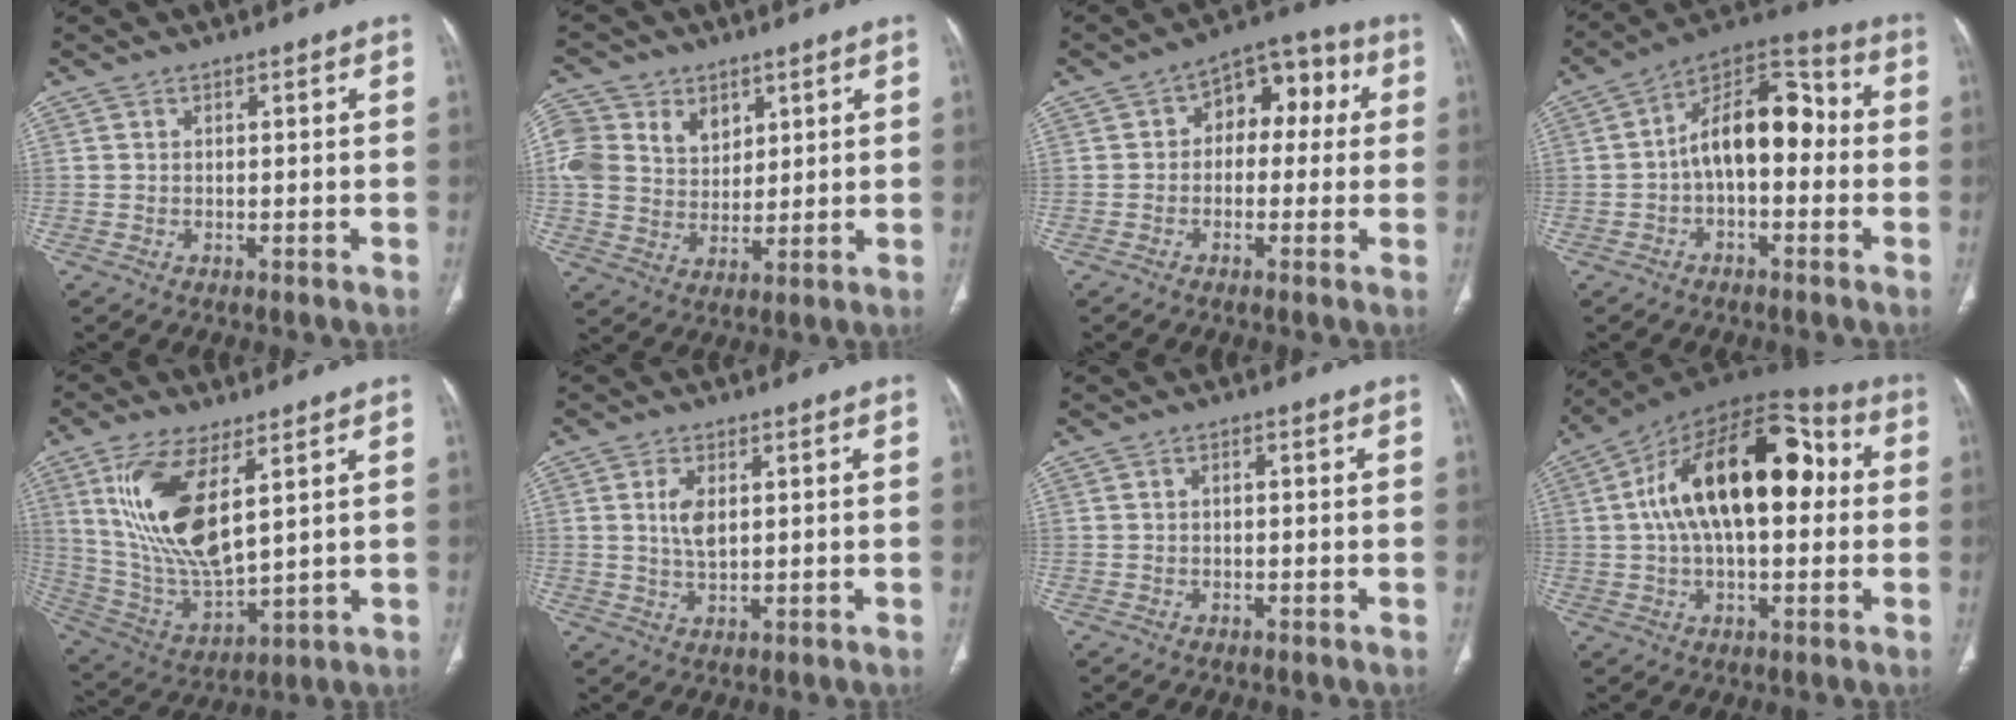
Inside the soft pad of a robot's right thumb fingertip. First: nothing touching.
{"total": 13.1, "force": [5.0, 10.7, 5.7], "torque": [-0.100, -0.003, 0.100]}
{"total": 9.9, "force": [1.3, 6.7, 7.3], "torque": [-0.050, 0.036, 0.005]}
{"total": 14.4, "force": [-0.7, 8.1, 11.9], "torque": [-0.156, 0.050, -0.026]}
{"total": 17.3, "force": [6.2, 6.8, 14.6], "torque": [-0.289, -0.030, 0.133]}
{"total": 4.4, "force": [1.1, 2.1, 3.7], "torque": [-0.071, -0.008, 0.023]}
{"total": 0.6, "force": [-0.1, 0.4, 0.4], "torque": [-0.008, 0.002, -0.002]}
{"total": 23.1, "force": [3.2, 11.9, 19.5], "torque": [-0.310, 0.039, 0.039]}